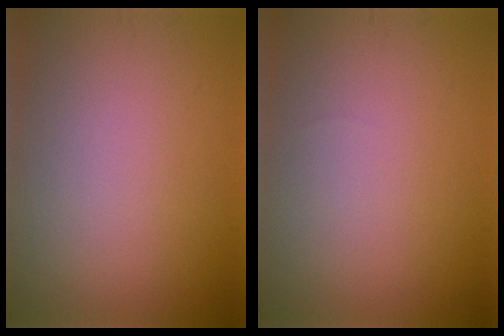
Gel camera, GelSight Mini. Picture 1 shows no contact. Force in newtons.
{"total": 0.0}